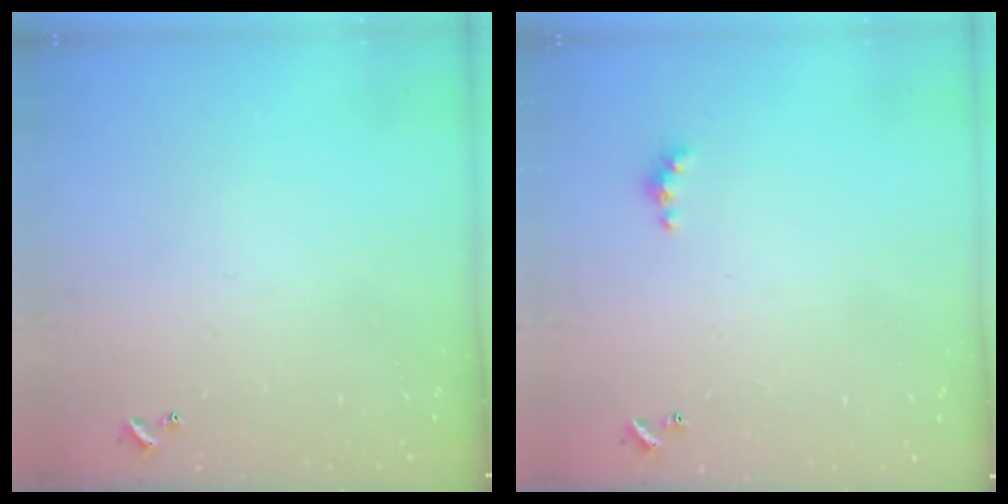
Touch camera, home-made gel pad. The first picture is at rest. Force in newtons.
{"total": 2.0, "press": 2.0, "slide": 0.5}